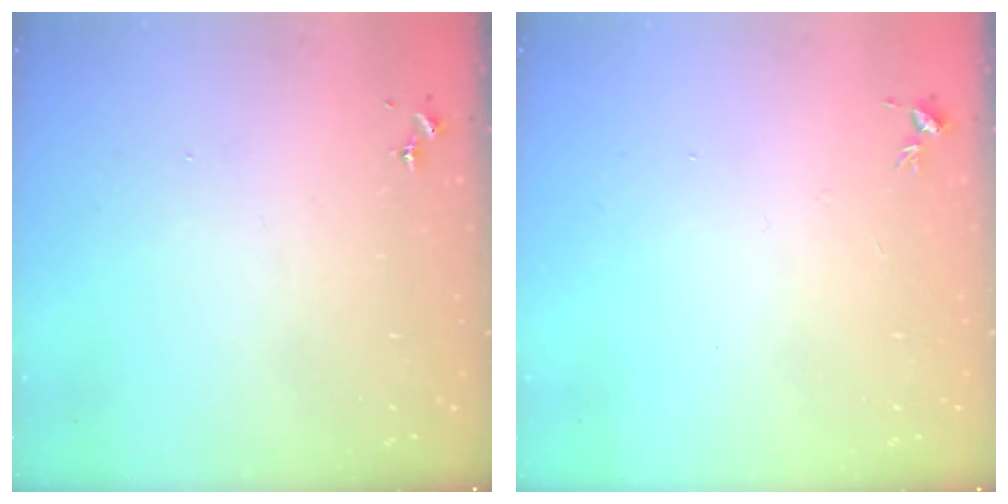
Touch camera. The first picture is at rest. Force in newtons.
{"total": 3.4, "press": 3.3, "slide": 0.5}